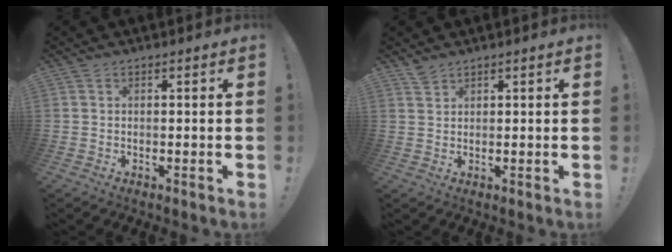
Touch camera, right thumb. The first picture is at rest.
{"total": 2.4, "force": [2.2, 0.7, 0.7], "torque": [-0.007, -0.013, 0.041]}